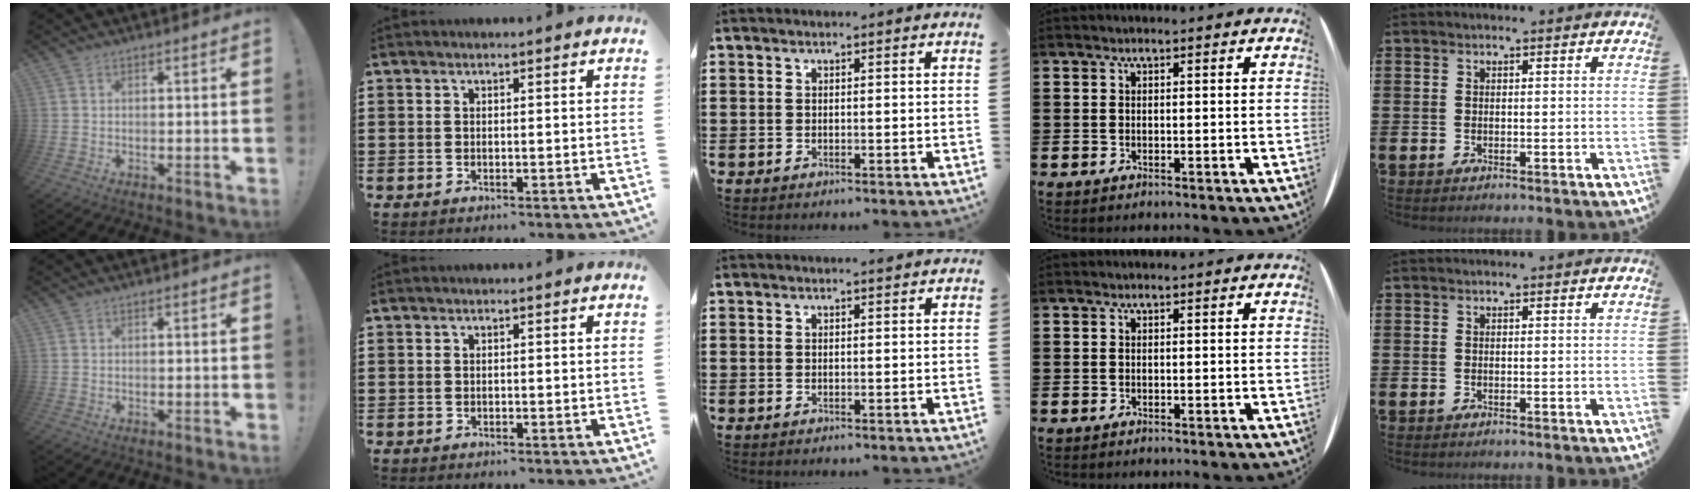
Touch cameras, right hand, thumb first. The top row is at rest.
{}